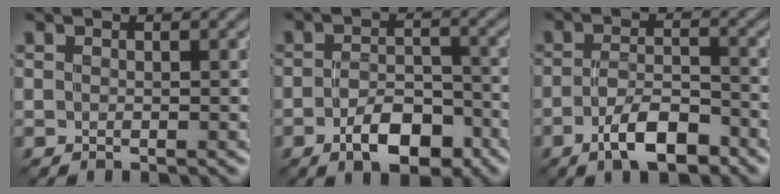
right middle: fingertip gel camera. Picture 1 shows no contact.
{"total": 4.7, "force": [-2.5, 2.2, 3.3], "torque": [-0.053, 0.003, -0.043]}
{"total": 4.7, "force": [-2.8, 1.6, 3.4], "torque": [-0.063, 0.002, -0.052]}